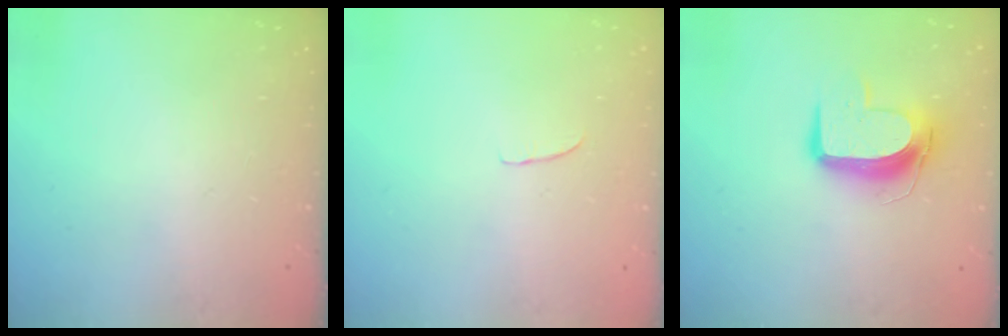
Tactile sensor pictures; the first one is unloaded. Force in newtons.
{"total": 3.7, "press": 3.7, "slide": 0.3}
{"total": 10.6, "press": 10.5, "slide": 1.0}